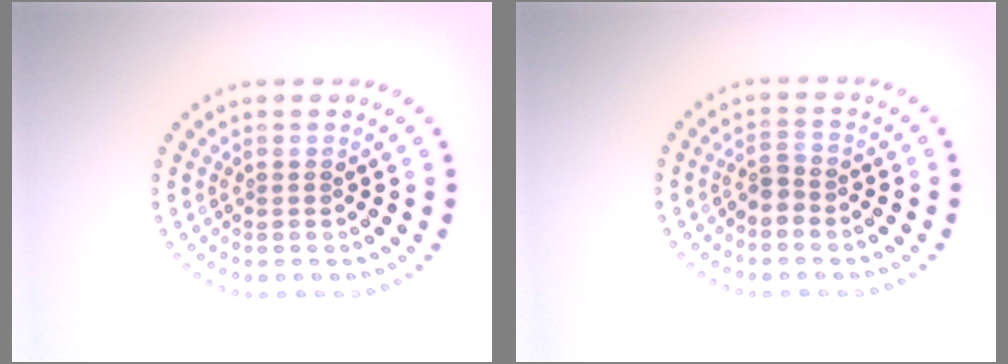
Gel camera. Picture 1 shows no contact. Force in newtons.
{"total": 1.5, "press": 0.9, "slide": 1.1}